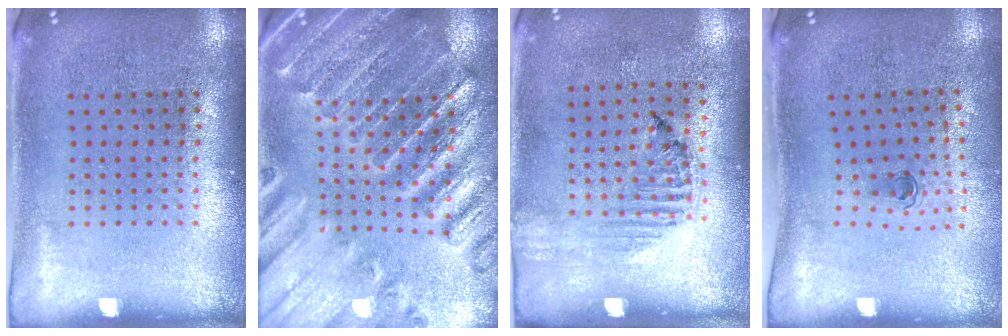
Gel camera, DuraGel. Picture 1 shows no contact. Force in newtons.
{"total": 2.7, "press": 2.7, "slide": 0.4}
{"total": 1.2, "press": 1.2, "slide": 0.4}
{"total": 0.6, "press": 0.3, "slide": 0.5}